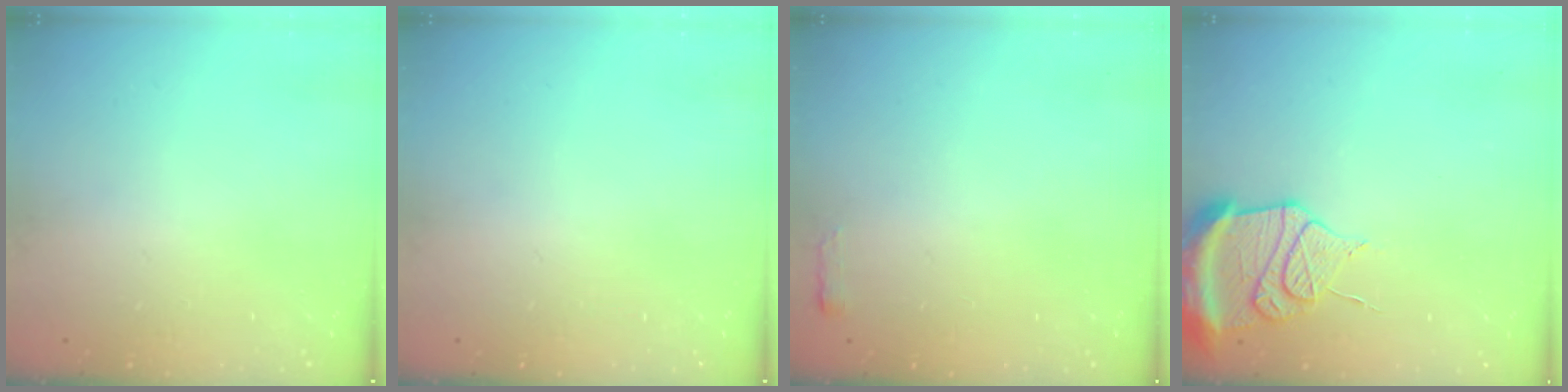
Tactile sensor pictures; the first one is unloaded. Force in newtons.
{"total": 0.0}
{"total": 2.4, "press": 2.4, "slide": 0.4}
{"total": 15.7, "press": 14.5, "slide": 6.0}